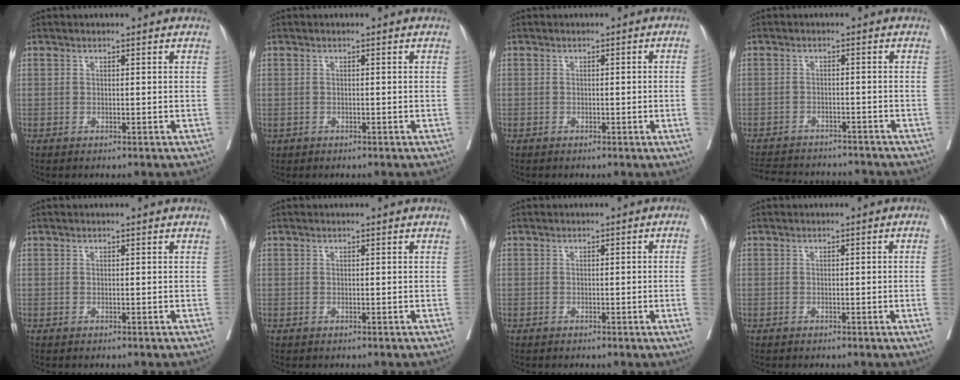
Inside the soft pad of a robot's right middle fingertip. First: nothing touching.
{"total": 0.6, "force": [-0.3, 0.5, 0.2], "torque": [-0.008, 0.003, -0.001]}
{"total": 2.6, "force": [-0.6, -0.6, 2.4], "torque": [-0.035, 0.002, -0.006]}
{"total": 12.9, "force": [-11.9, 3.2, 3.7], "torque": [-0.077, 0.003, -0.159]}
{"total": 0.0}
{"total": 0.0}
{"total": 3.0, "force": [-0.6, -0.8, 2.9], "torque": [-0.040, 0.001, -0.006]}
{"total": 2.2, "force": [-0.5, -0.6, 2.0], "torque": [-0.029, 0.002, -0.005]}